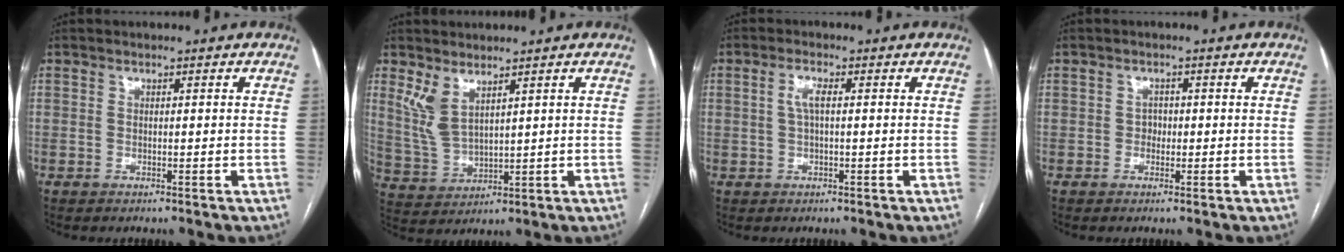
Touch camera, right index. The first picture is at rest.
{"total": 5.5, "force": [3.6, 1.9, 3.8], "torque": [-0.091, -0.004, 0.087]}
{"total": 2.5, "force": [0.3, 0.6, 2.4], "torque": [-0.051, 0.005, 0.008]}
{"total": 1.3, "force": [-0.3, 1.1, 0.6], "torque": [-0.005, 0.006, -0.005]}